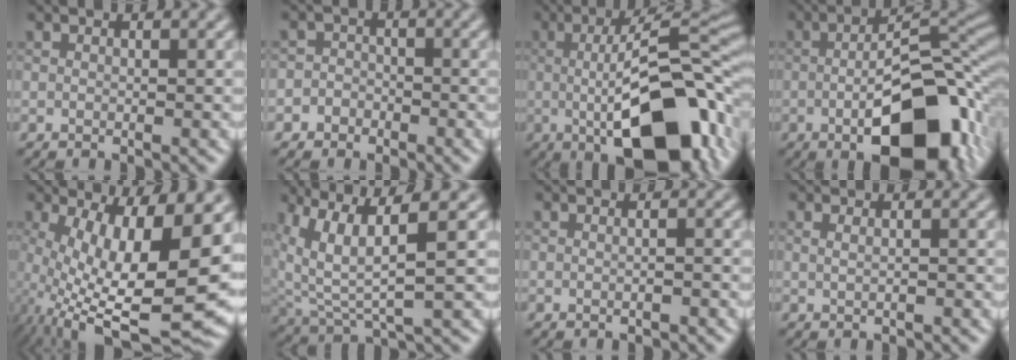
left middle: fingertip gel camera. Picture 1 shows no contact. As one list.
[{"total": 2.5, "force": [-1.4, 2.2, 0.1], "torque": [0.034, 0.007, -0.039]}, {"total": 14.2, "force": [-2.3, 5.2, 13.1], "torque": [-0.182, -0.003, -0.040]}, {"total": 13.2, "force": [-4.4, 5.5, 11.2], "torque": [-0.168, -0.004, -0.070]}, {"total": 14.7, "force": [-1.9, 4.7, 13.7], "torque": [-0.231, -0.013, -0.026]}, {"total": 6.2, "force": [3.0, 1.7, 5.2], "torque": [-0.121, -0.008, 0.063]}, {"total": 0.9, "force": [-0.2, 0.2, 0.9], "torque": [-0.013, -0.003, -0.009]}, {"total": 1.3, "force": [0.3, 0.6, 1.1], "torque": [-0.010, -0.004, -0.005]}]